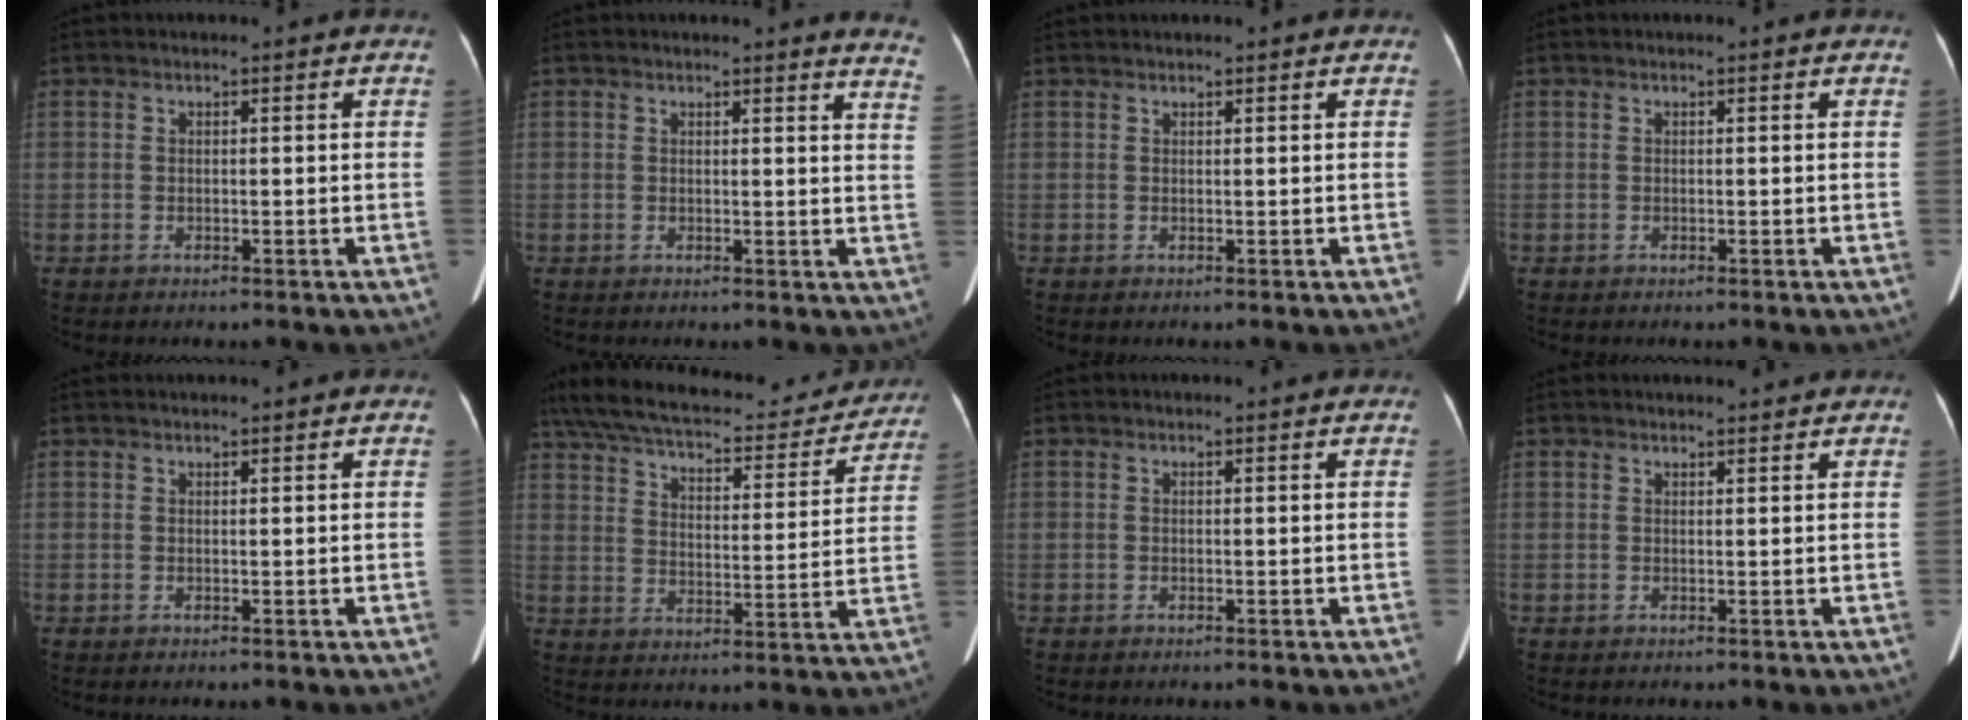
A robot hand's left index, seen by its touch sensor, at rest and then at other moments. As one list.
[{"total": 6.7, "force": [6.5, -0.5, 1.2], "torque": [-0.001, -0.074, 0.039]}, {"total": 2.1, "force": [1.9, 0.2, 0.8], "torque": [-0.010, 0.017, 0.024]}, {"total": 0.0}, {"total": 3.2, "force": [2.9, 0.1, 1.2], "torque": [-0.013, 0.019, 0.035]}, {"total": 24.7, "force": [21.1, 7.3, 10.6], "torque": [-0.179, 0.013, 0.283]}, {"total": 0.7, "force": [0.7, 0.0, 0.3], "torque": [-0.007, 0.000, 0.010]}, {"total": 3.8, "force": [3.7, 0.2, 1.0], "torque": [-0.012, 0.006, 0.041]}]